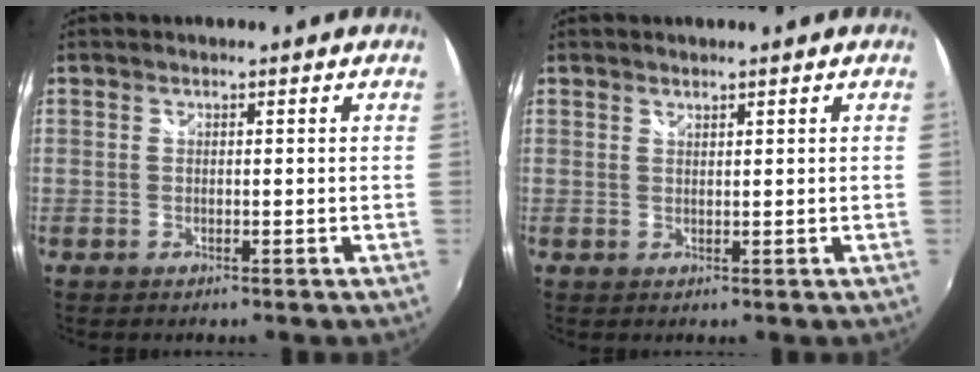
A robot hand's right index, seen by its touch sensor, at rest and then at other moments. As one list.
[{"total": 0.8, "force": [0.7, 0.2, 0.2], "torque": [-0.002, 0.000, 0.013]}]